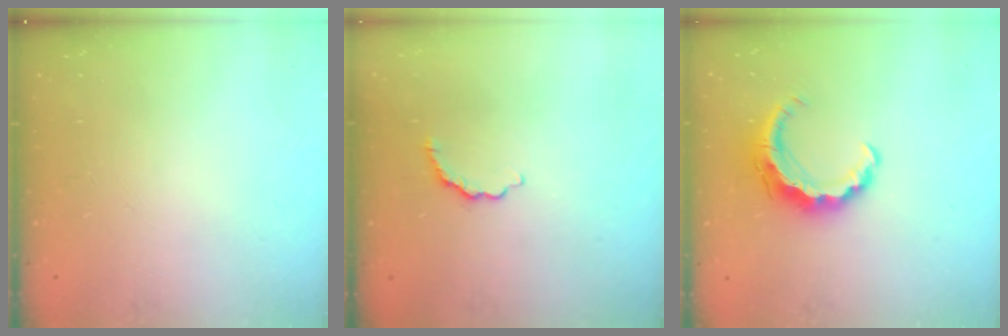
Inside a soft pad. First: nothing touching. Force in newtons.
{"total": 3.7, "press": 3.7, "slide": 0.7}
{"total": 7.6, "press": 7.6, "slide": 0.9}